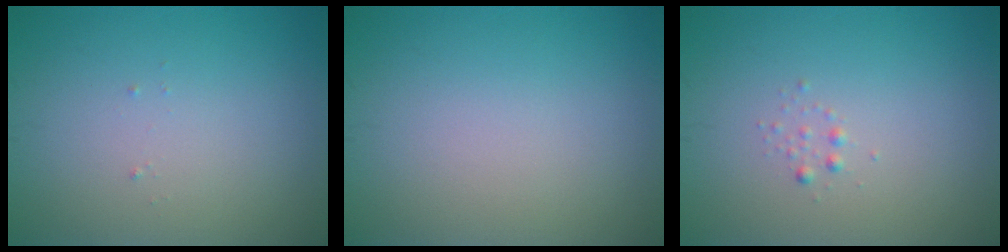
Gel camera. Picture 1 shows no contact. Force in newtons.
{"total": 0.0}
{"total": 0.6, "press": 0.6, "slide": 0.0}